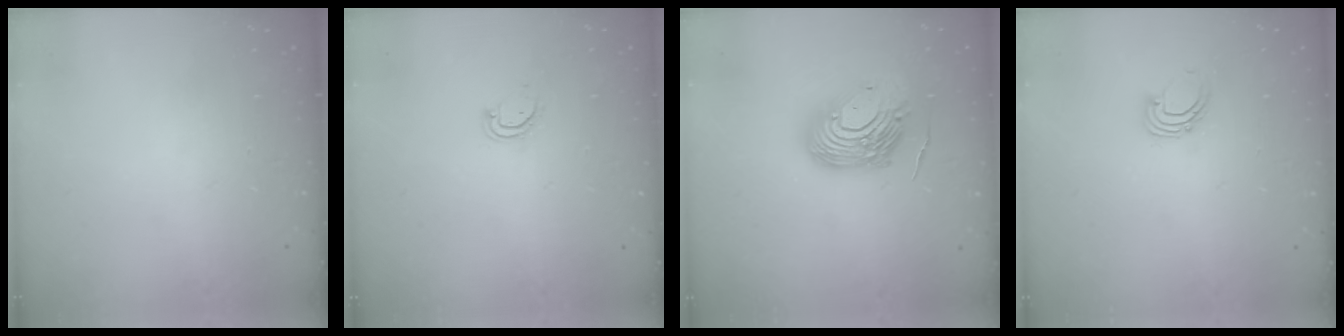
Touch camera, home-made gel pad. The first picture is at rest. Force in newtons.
{"total": 3.1, "press": 3.1, "slide": 0.4}
{"total": 14.9, "press": 14.7, "slide": 2.7}
{"total": 2.6, "press": 2.6, "slide": 0.2}